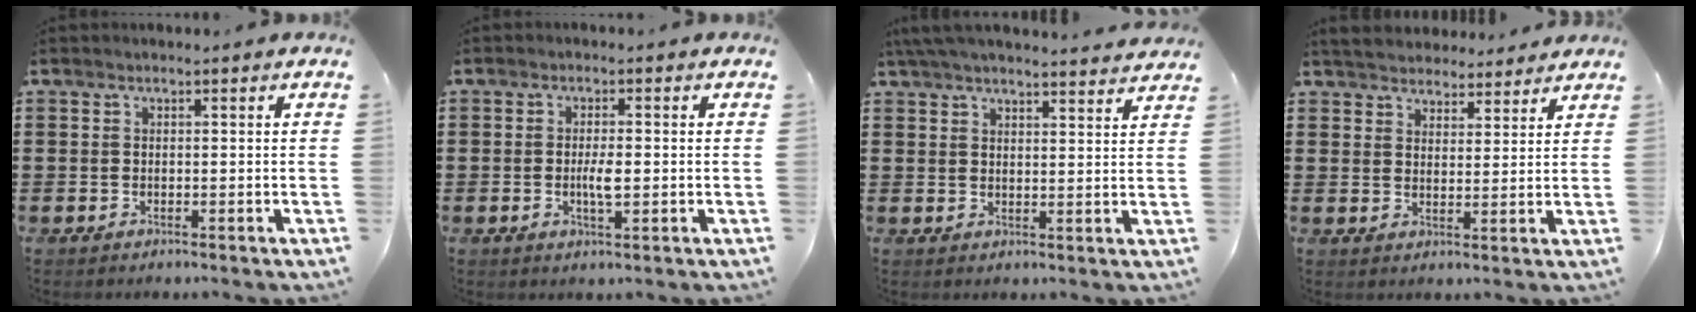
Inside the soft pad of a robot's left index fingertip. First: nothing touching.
{"total": 3.2, "force": [-0.3, 0.8, 3.1], "torque": [-0.056, 0.000, -0.005]}
{"total": 4.5, "force": [4.3, -0.1, 1.3], "torque": [-0.037, -0.016, 0.079]}
{"total": 4.0, "force": [3.9, 0.9, 0.0], "torque": [-0.016, -0.015, 0.072]}